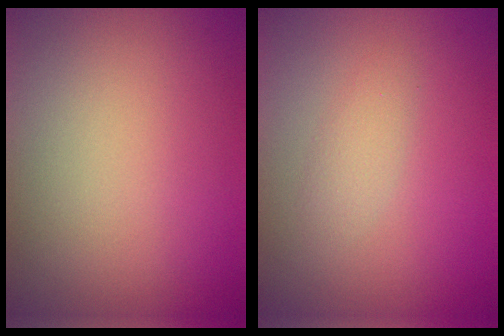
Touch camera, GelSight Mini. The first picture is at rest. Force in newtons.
{"total": 1.4, "press": 1.4, "slide": 0.1}